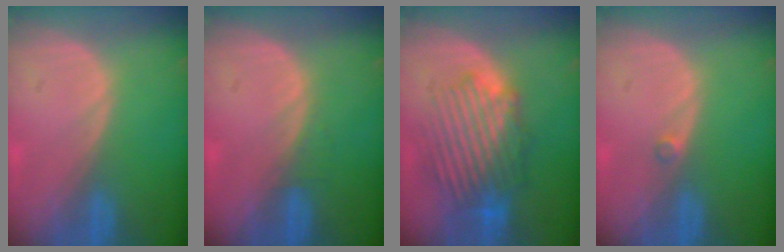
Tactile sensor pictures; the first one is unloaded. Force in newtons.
{"total": 1.0, "press": 0.9, "slide": 0.3}
{"total": 9.1, "press": 8.6, "slide": 2.8}
{"total": 1.0, "press": 0.8, "slide": 0.5}